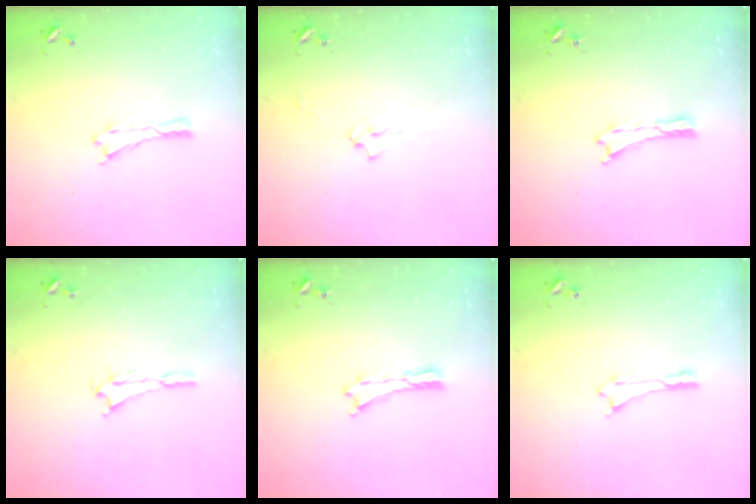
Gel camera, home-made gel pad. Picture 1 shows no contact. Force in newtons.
{"total": 2.4, "press": 2.4, "slide": 0.4}
{"total": 0.0}
{"total": 1.2, "press": 1.2, "slide": 0.2}
{"total": 0.0}
{"total": 0.6, "press": 0.5, "slide": 0.2}